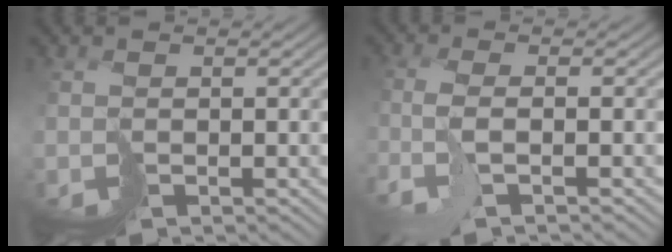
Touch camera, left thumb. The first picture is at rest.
{"total": 3.5, "force": [-1.2, 0.0, 3.3], "torque": [-0.060, 0.004, -0.038]}